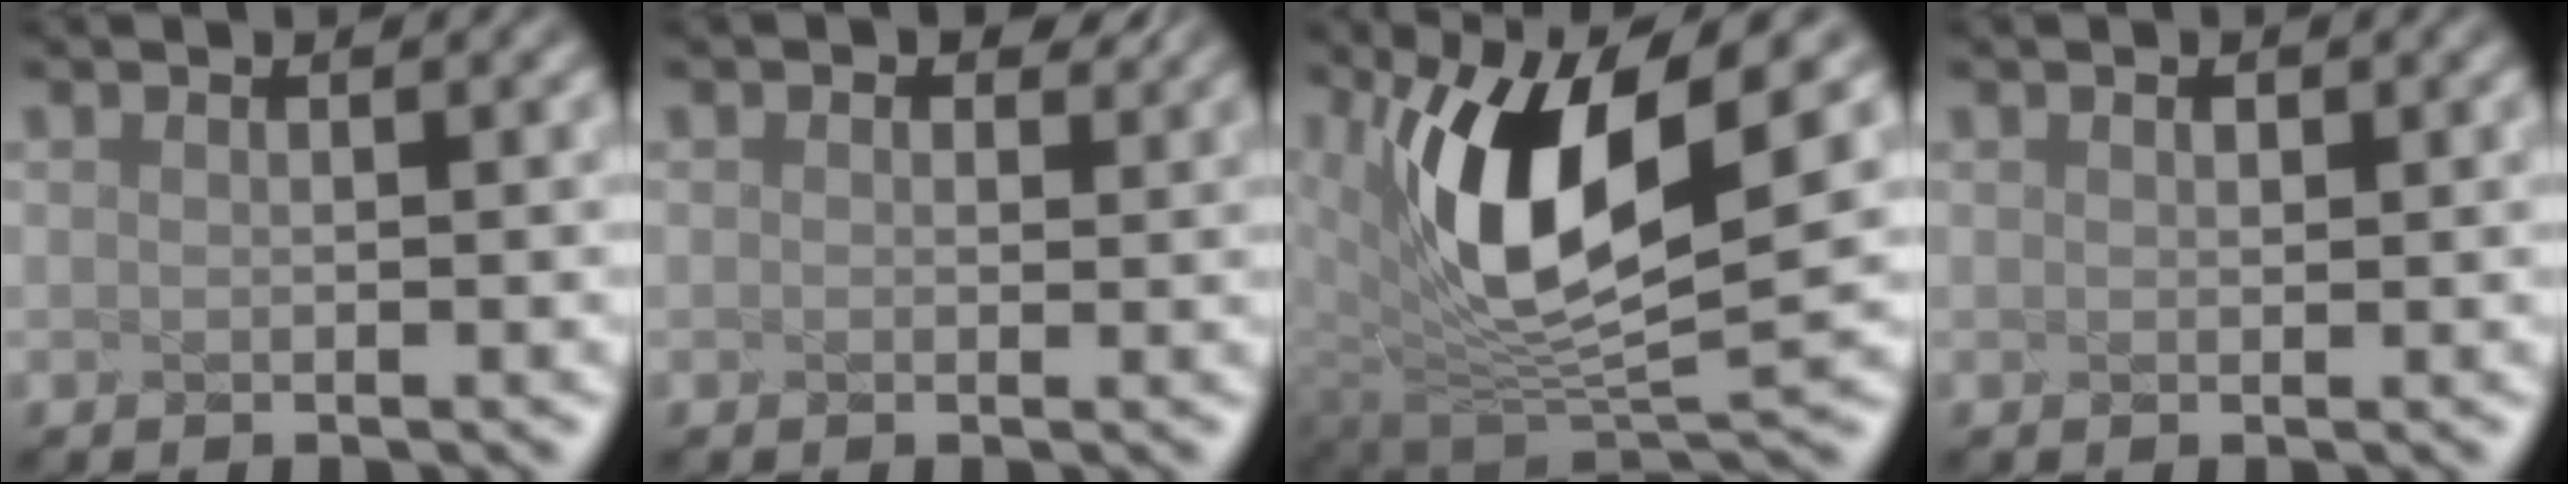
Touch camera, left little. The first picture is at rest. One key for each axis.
{"total": 0.7, "fx": 0.7, "fy": -0.1, "fz": 0.1, "tx": -0.017, "ty": -0.009, "tz": 0.025}
{"total": 8.4, "fx": 1.4, "fy": 3.2, "fz": 7.7, "tx": -0.177, "ty": -0.034, "tz": 0.078}
{"total": 0.7, "fx": -0.5, "fy": -0.4, "fz": -0.3, "tx": -0.001, "ty": -0.013, "tz": 0.008}